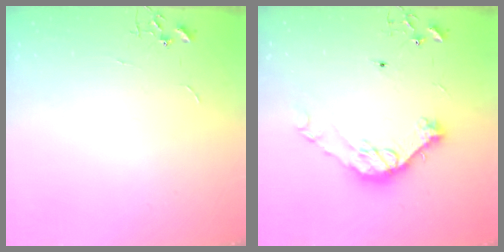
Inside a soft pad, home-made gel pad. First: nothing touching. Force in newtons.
{"total": 14.5, "press": 14.5, "slide": 1.1}